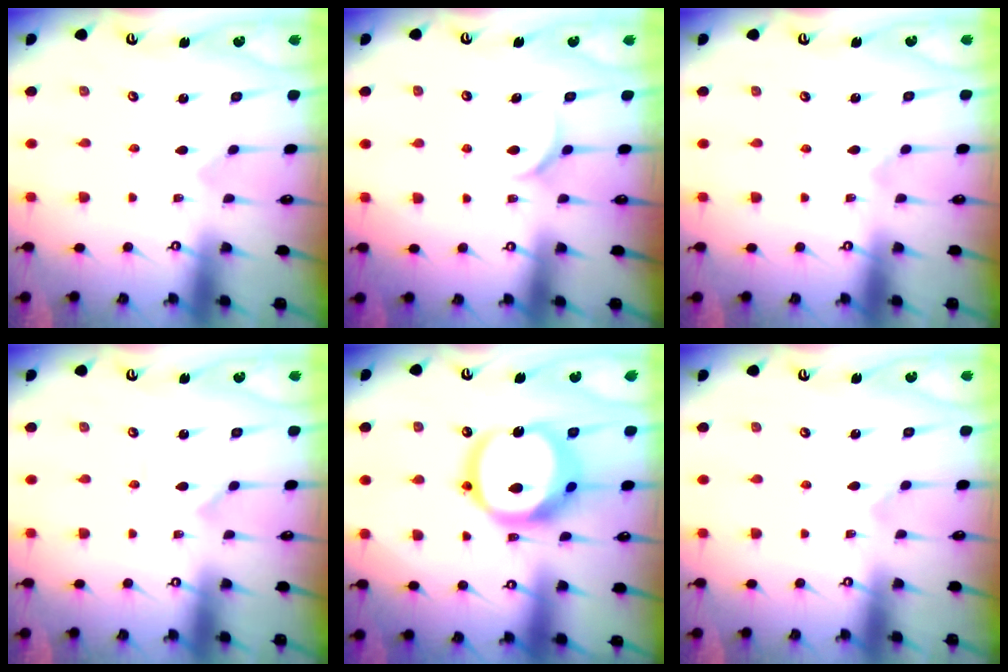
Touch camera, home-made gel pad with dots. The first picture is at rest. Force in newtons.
{"total": 6.4, "press": 6.4, "slide": 0.5}
{"total": 2.1, "press": 2.0, "slide": 0.4}
{"total": 0.0}
{"total": 17.0, "press": 16.9, "slide": 2.1}
{"total": 1.5, "press": 1.4, "slide": 0.4}